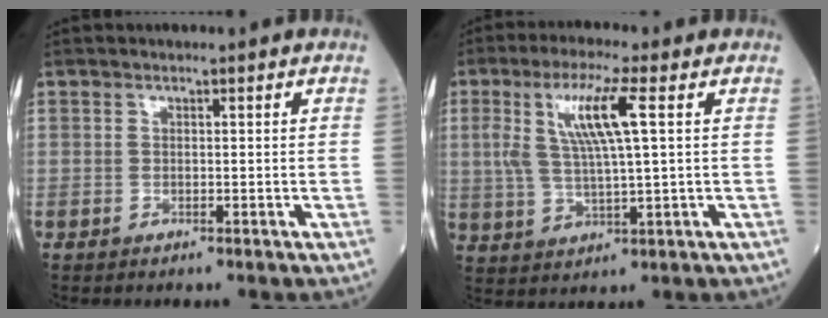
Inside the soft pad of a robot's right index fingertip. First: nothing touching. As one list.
[{"total": 9.2, "force": [2.7, 0.6, 8.8], "torque": [-0.188, 0.008, 0.052]}]